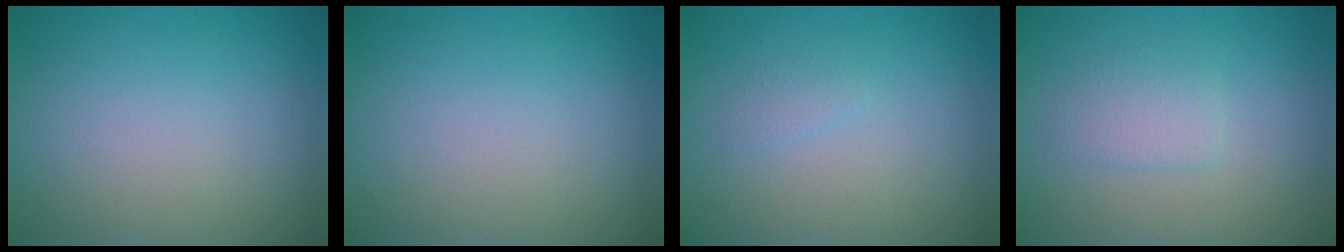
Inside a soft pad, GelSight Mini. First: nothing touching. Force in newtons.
{"total": 0.0}
{"total": 0.8, "press": 0.8, "slide": 0.0}
{"total": 1.8, "press": 1.8, "slide": 0.1}